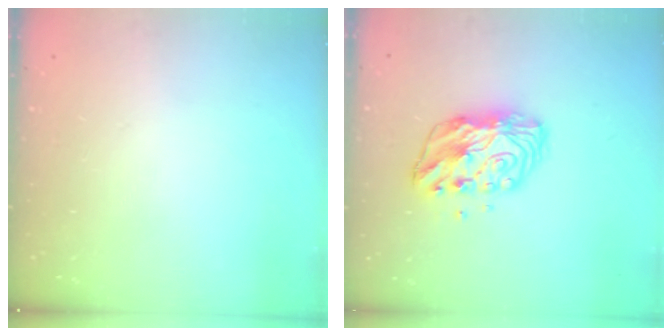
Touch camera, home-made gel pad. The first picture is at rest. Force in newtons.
{"total": 11.2, "press": 11.2, "slide": 0.9}